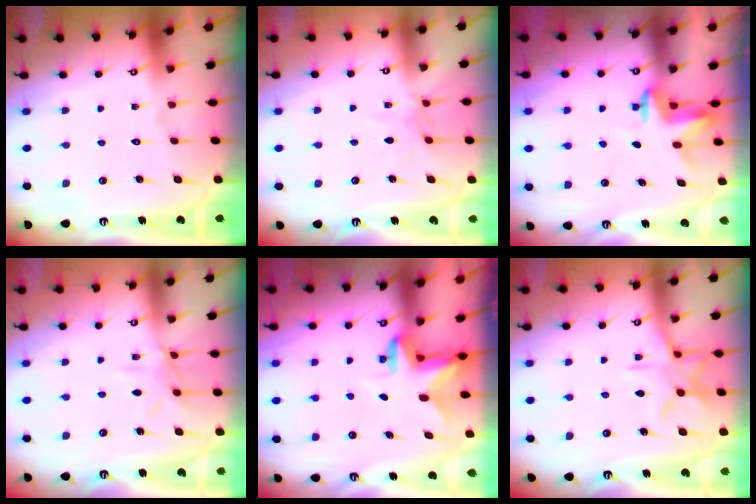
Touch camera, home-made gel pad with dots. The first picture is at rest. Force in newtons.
{"total": 5.0, "press": 5.0, "slide": 0.1}
{"total": 3.4, "press": 3.4, "slide": 0.3}
{"total": 6.9, "press": 6.9, "slide": 0.7}
{"total": 2.8, "press": 2.7, "slide": 0.5}
{"total": 9.4, "press": 9.4, "slide": 0.5}